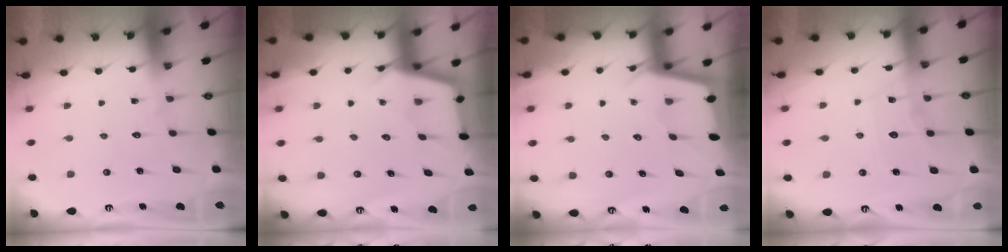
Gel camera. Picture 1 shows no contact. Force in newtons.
{"total": 3.2, "press": 3.2, "slide": 0.3}
{"total": 2.0, "press": 2.0, "slide": 0.2}
{"total": 10.6, "press": 10.5, "slide": 1.0}